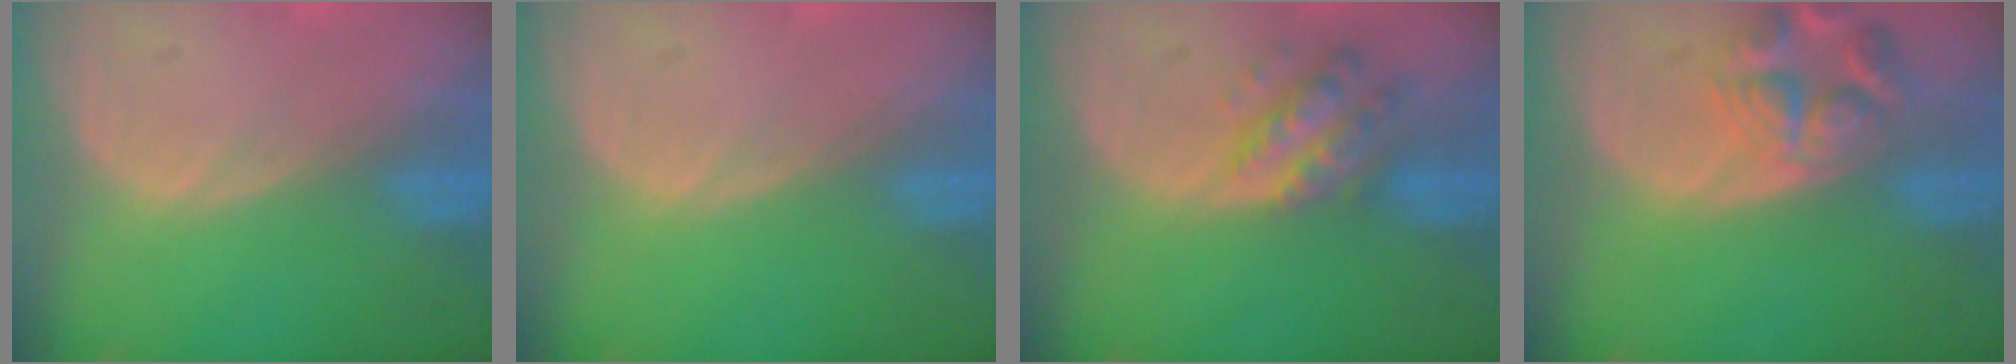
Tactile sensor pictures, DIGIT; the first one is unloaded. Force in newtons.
{"total": 0.0}
{"total": 6.4, "press": 5.8, "slide": 2.7}
{"total": 6.9, "press": 6.3, "slide": 2.8}